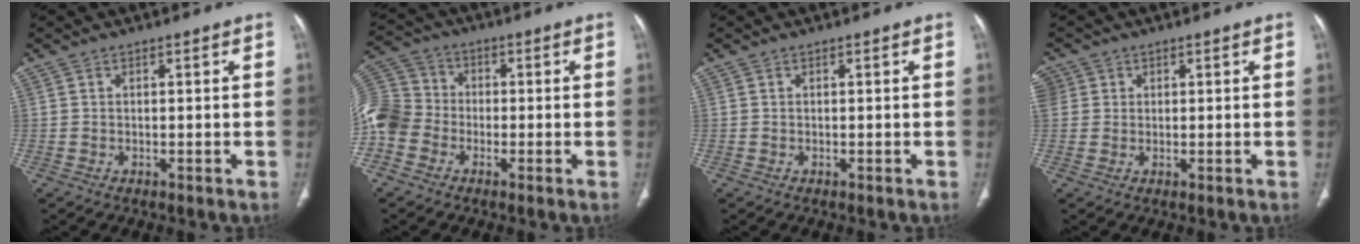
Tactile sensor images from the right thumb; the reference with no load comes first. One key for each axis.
{"total": 11.4, "fx": -3.1, "fy": 9.4, "fz": 5.5, "tx": -0.119, "ty": 0.034, "tz": -0.072}
{"total": 0.0}
{"total": 5.7, "fx": 1.7, "fy": 5.2, "fz": 1.7, "tx": -0.042, "ty": 0.014, "tz": 0.038}